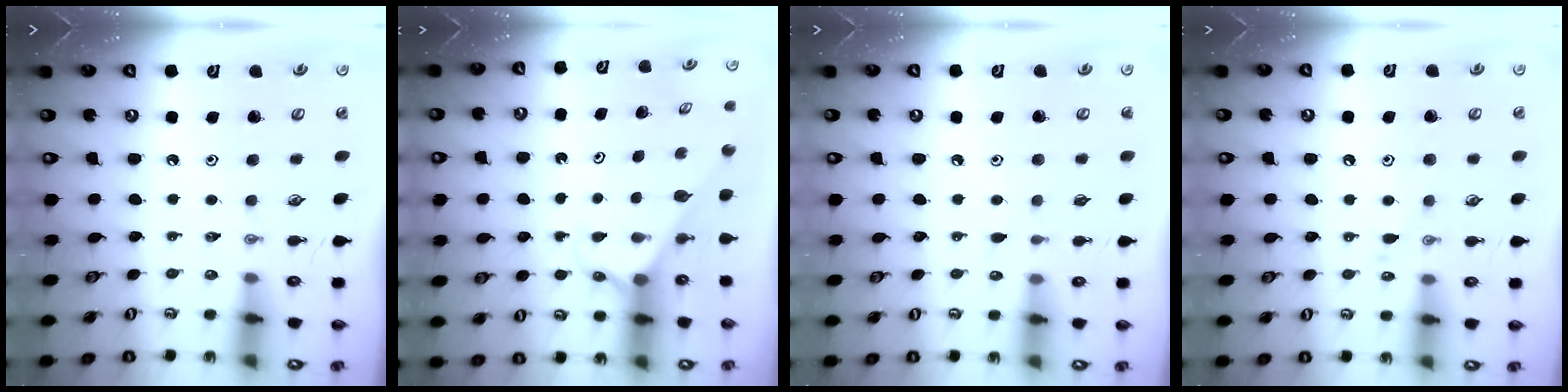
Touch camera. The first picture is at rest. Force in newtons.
{"total": 2.5, "press": 2.5, "slide": 0.2}
{"total": 5.7, "press": 5.7, "slide": 0.5}
{"total": 7.3, "press": 7.3, "slide": 0.6}